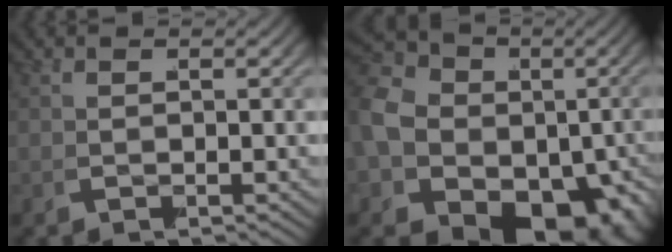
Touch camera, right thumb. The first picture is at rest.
{"total": 18.1, "force": [-3.1, 14.1, 11.0], "torque": [-0.223, -0.070, -0.033]}